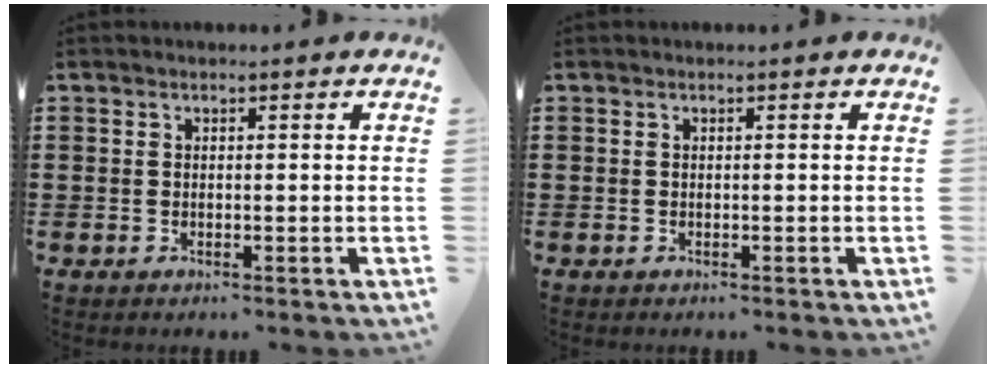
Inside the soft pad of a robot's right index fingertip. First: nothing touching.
{"total": 0.0}